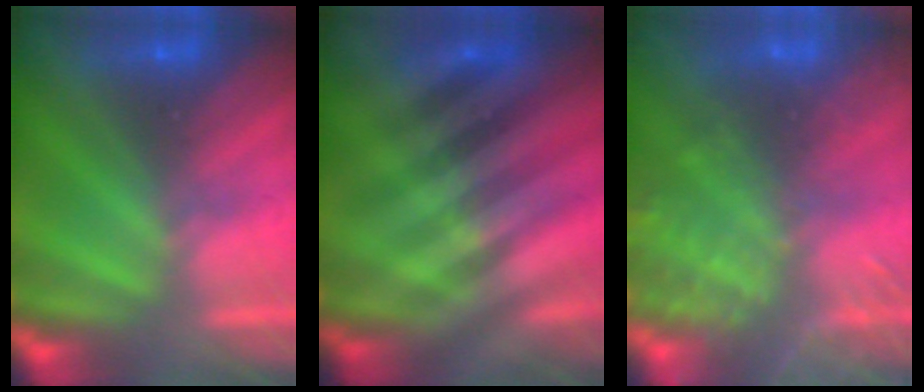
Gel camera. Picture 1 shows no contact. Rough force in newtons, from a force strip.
{"total": 2.6}
{"total": 8.2}